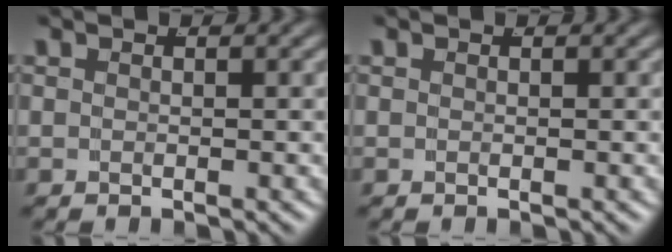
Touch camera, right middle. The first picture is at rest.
{"total": 0.0}